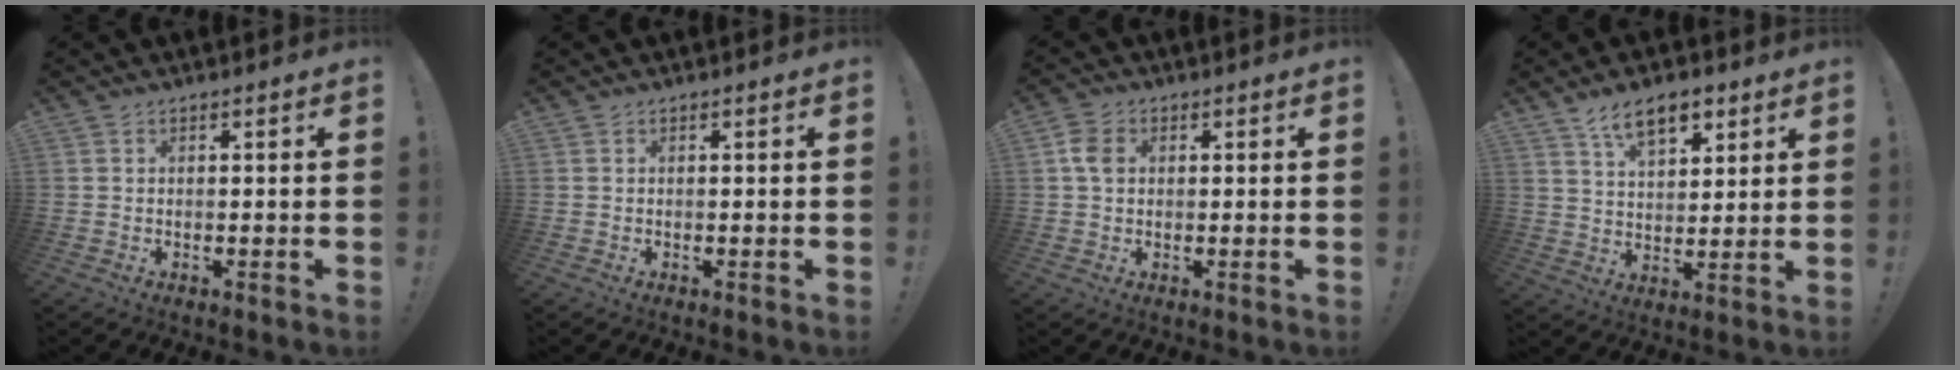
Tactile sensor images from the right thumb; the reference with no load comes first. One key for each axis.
{"total": 0.0}
{"total": 5.3, "fx": 1.0, "fy": 4.0, "fz": 3.3, "tx": -0.040, "ty": 0.003, "tz": 0.019}
{"total": 10.3, "fx": 6.3, "fy": 5.1, "fz": 6.3, "tx": -0.096, "ty": -0.019, "tz": 0.114}